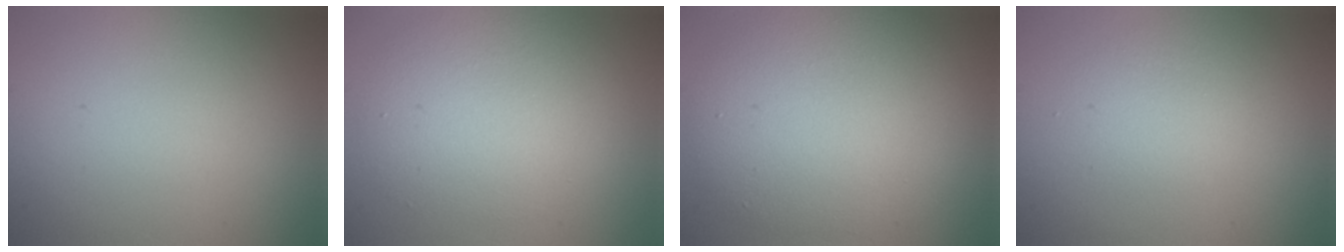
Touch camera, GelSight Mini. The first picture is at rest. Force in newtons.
{"total": 5.2, "press": 5.2, "slide": 0.6}
{"total": 8.0, "press": 7.9, "slide": 0.7}
{"total": 2.0, "press": 2.0, "slide": 0.0}